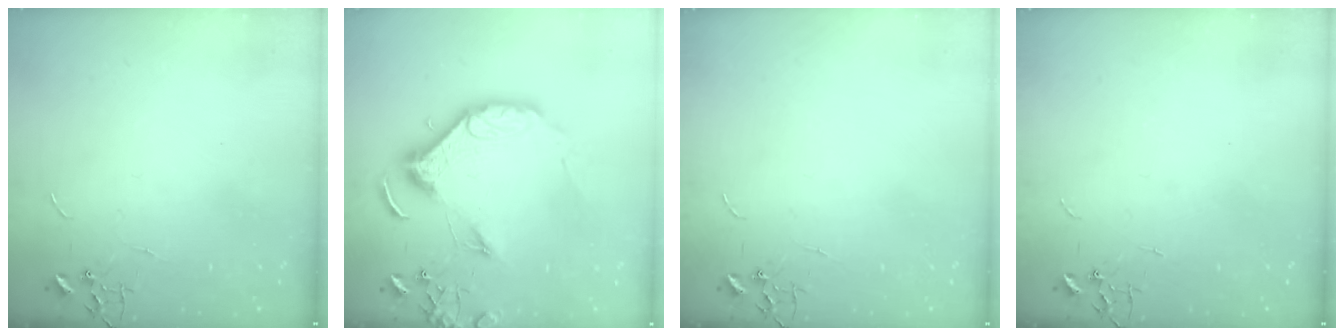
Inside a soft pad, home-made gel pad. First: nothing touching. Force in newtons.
{"total": 13.0, "press": 12.8, "slide": 1.9}
{"total": 0.0}
{"total": 0.0}